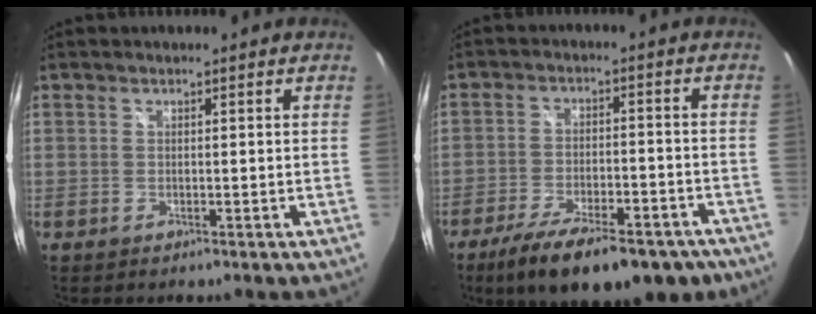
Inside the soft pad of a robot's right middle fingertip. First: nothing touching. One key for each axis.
{"total": 19.1, "fx": -13.7, "fy": 7.2, "fz": 11.2, "tx": -0.203, "ty": -0.035, "tz": -0.197}